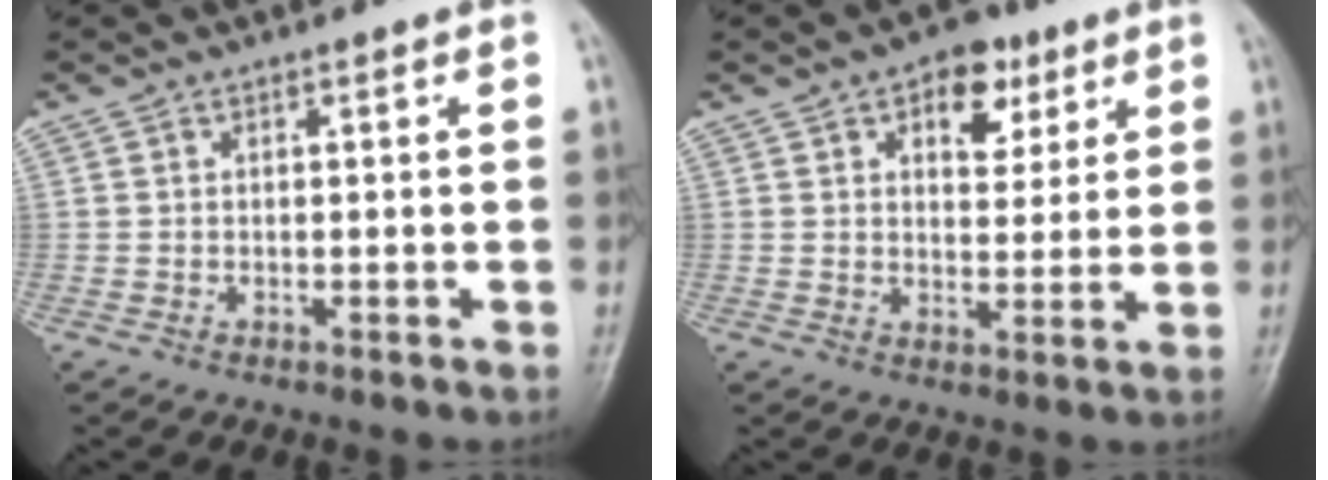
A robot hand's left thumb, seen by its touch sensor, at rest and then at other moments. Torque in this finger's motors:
{"motor_torque": [0.19, 0.32, -0.36, -0.23, 0.07]}